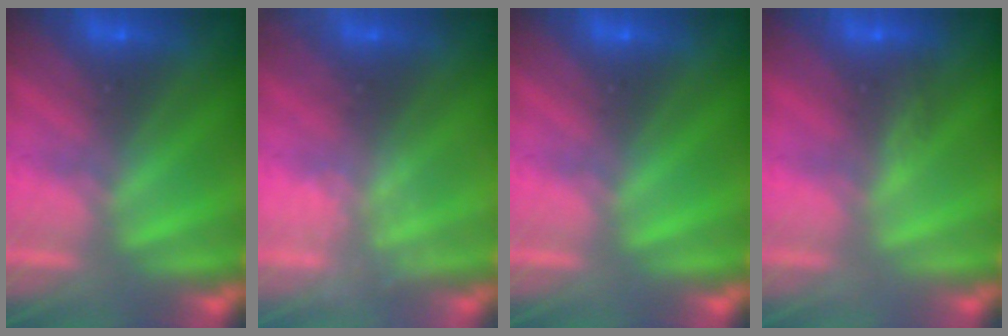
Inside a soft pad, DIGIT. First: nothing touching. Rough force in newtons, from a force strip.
{"total": 2.2}
{"total": 0.0}
{"total": 2.9}